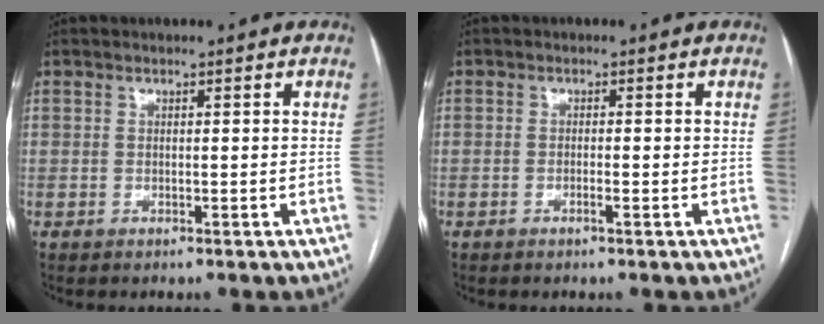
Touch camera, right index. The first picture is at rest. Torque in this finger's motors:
{"motor_torque": [-0.19, -0.03, -0.03, 0.00]}